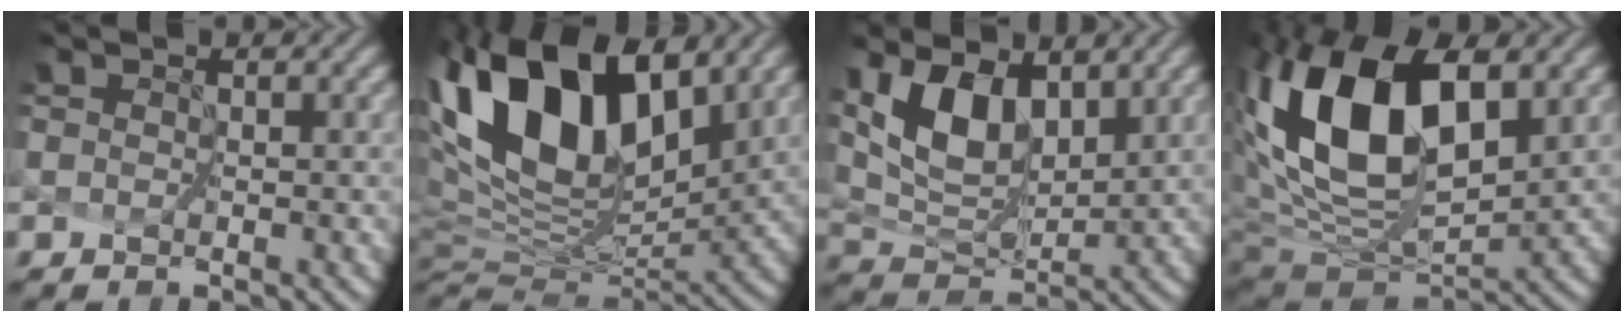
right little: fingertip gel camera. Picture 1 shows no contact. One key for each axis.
{"total": 14.7, "fx": 6.6, "fy": 7.0, "fz": 11.1, "tx": -0.224, "ty": 0.025, "tz": 0.128}
{"total": 5.7, "fx": 3.0, "fy": 2.6, "fz": 4.1, "tx": -0.083, "ty": -0.010, "tz": 0.067}
{"total": 12.7, "fx": 3.2, "fy": 7.1, "fz": 10.1, "tx": -0.189, "ty": 0.002, "tz": 0.070}